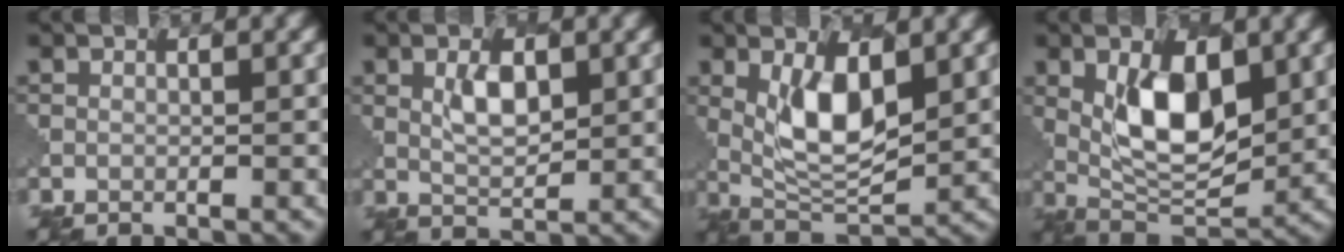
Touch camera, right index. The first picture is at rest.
{"total": 2.9, "force": [1.1, 1.4, 2.3], "torque": [-0.047, 0.000, 0.025]}
{"total": 6.0, "force": [1.6, 2.5, 5.2], "torque": [-0.103, -0.009, 0.036]}
{"total": 7.4, "force": [1.8, 3.6, 6.3], "torque": [-0.113, -0.008, 0.033]}